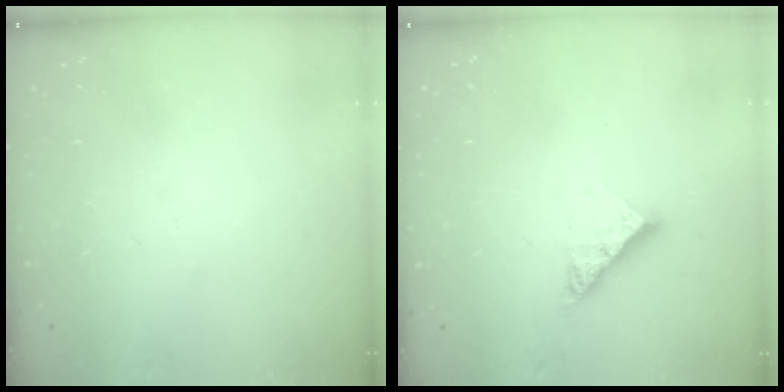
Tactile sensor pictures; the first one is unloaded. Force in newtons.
{"total": 7.6, "press": 7.6, "slide": 0.7}